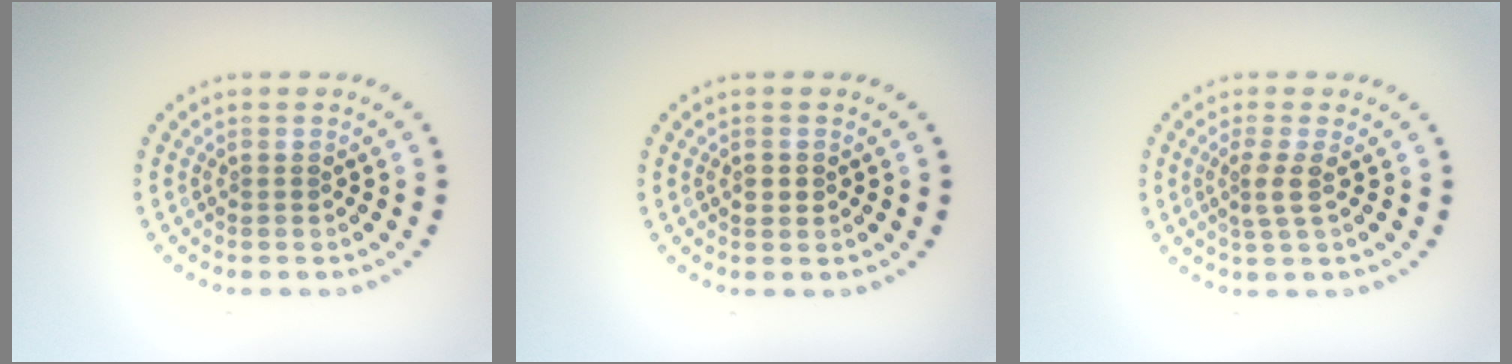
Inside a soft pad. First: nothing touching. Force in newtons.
{"total": 1.0, "press": 1.0, "slide": 0.2}
{"total": 1.9, "press": 1.5, "slide": 1.2}